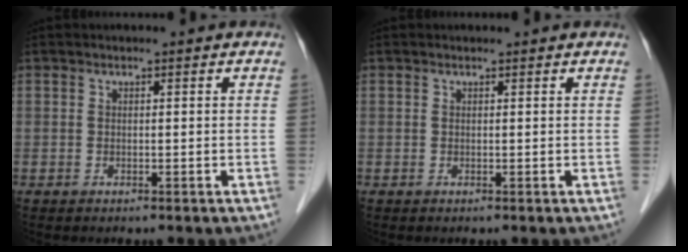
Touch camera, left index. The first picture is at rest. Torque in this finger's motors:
{"motor_torque": [0.22, -0.15, 0.02, -0.01]}